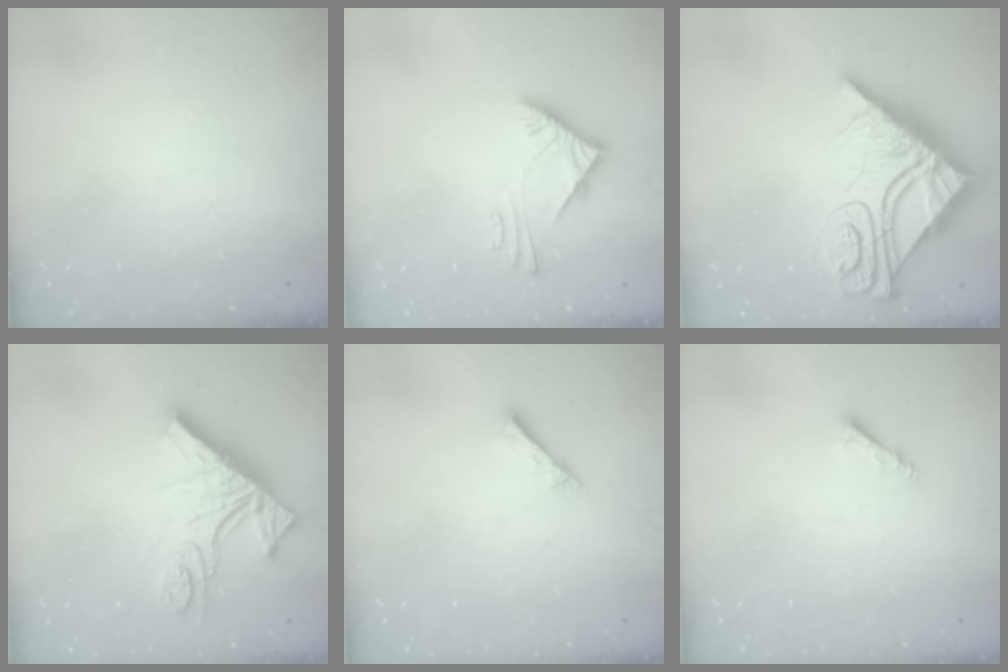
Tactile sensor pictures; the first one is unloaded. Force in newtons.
{"total": 6.0, "press": 6.0, "slide": 0.7}
{"total": 18.5, "press": 18.4, "slide": 2.0}
{"total": 18.5, "press": 18.4, "slide": 1.5}
{"total": 1.6, "press": 1.6, "slide": 0.2}
{"total": 3.0, "press": 2.9, "slide": 0.6}